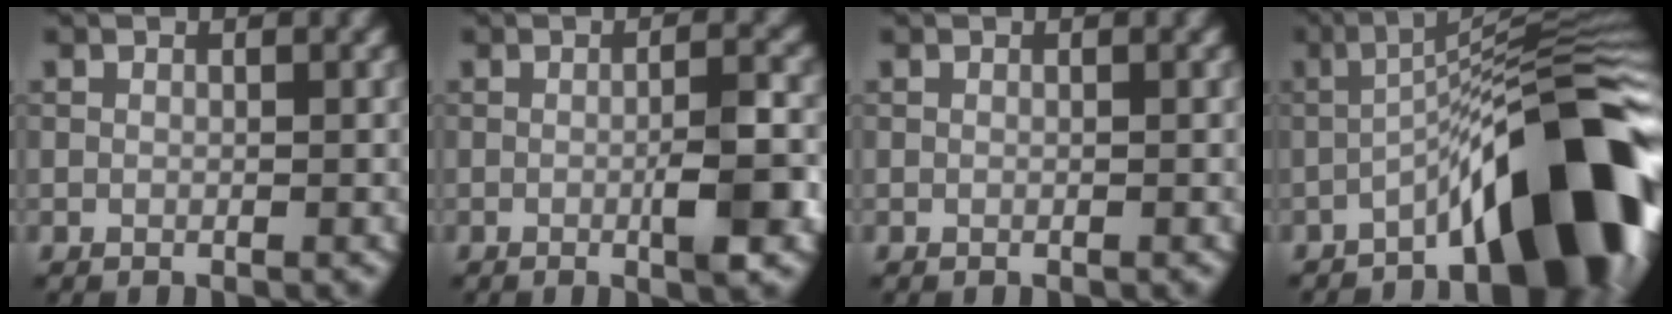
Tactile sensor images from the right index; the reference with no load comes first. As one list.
[{"total": 4.2, "force": [-0.9, 0.5, 4.1], "torque": [-0.062, 0.001, -0.015]}, {"total": 0.0}, {"total": 12.9, "force": [-6.1, 2.7, 11.0], "torque": [-0.149, 0.019, -0.096]}]